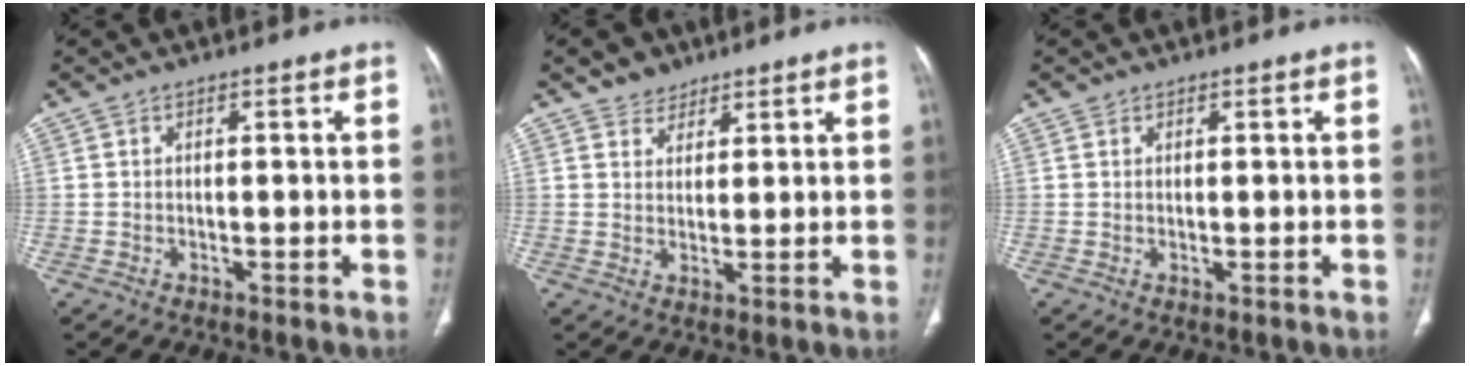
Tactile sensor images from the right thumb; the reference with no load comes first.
{"total": 4.1, "force": [3.0, 2.8, 0.5], "torque": [0.011, -0.019, 0.047]}
{"total": 0.5, "force": [0.4, 0.4, 0.1], "torque": [0.002, -0.003, 0.005]}